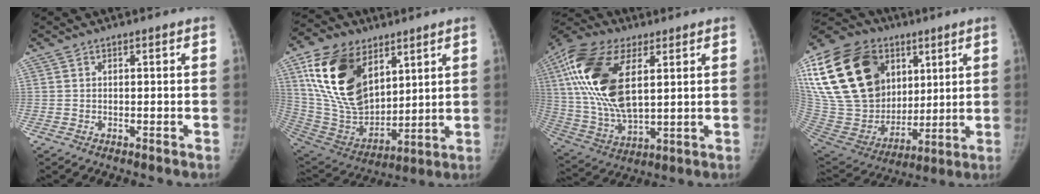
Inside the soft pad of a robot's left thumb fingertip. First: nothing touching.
{"total": 23.4, "force": [9.7, 14.4, 15.7], "torque": [-0.267, -0.042, 0.188]}
{"total": 22.4, "force": [6.1, 11.4, 18.3], "torque": [-0.374, -0.012, 0.110]}
{"total": 35.9, "force": [12.3, 25.1, 22.6], "torque": [-0.479, 0.035, 0.242]}